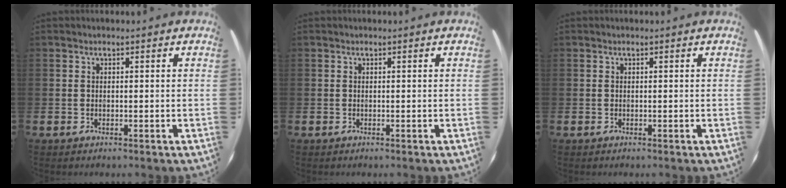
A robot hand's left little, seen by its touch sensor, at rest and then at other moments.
{"total": 0.0}
{"total": 0.0}